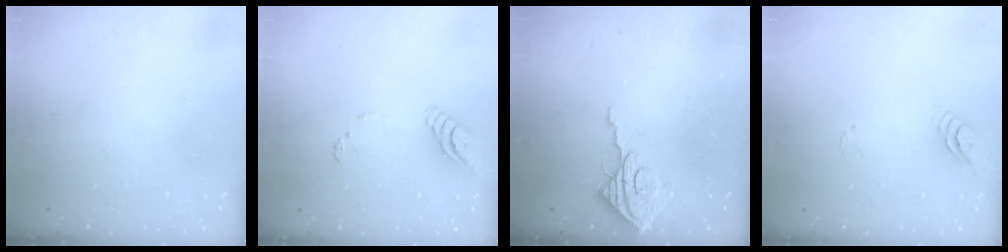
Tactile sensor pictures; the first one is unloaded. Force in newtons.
{"total": 6.5, "press": 6.5, "slide": 0.4}
{"total": 9.5, "press": 9.4, "slide": 0.8}
{"total": 3.6, "press": 3.6, "slide": 0.3}